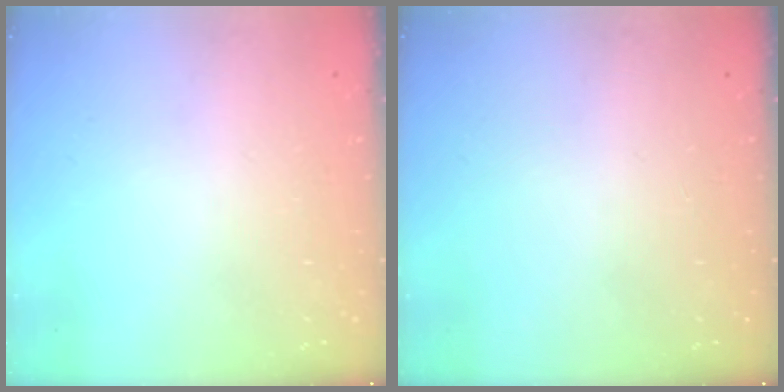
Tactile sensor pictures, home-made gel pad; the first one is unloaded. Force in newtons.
{"total": 0.0}